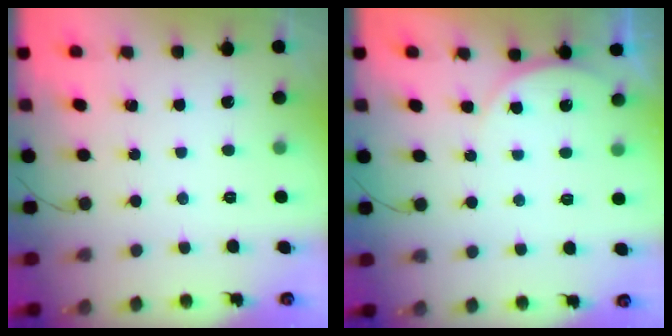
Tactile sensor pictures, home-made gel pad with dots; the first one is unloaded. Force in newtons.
{"total": 4.0, "press": 4.0, "slide": 0.5}